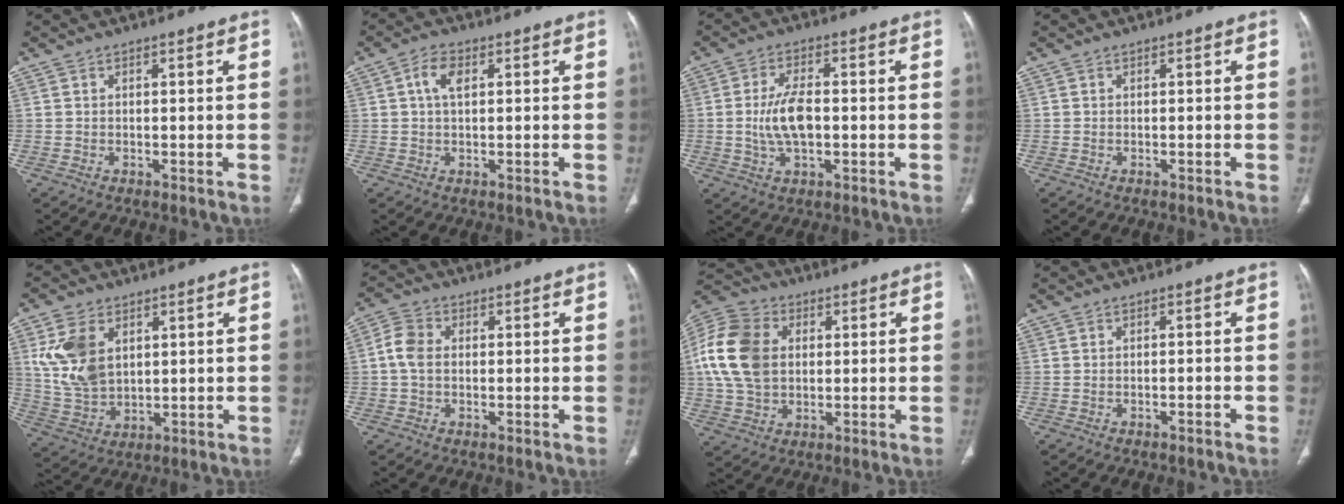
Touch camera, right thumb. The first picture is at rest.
{"total": 3.7, "force": [0.9, 2.1, 2.9], "torque": [-0.057, 0.006, 0.014]}
{"total": 7.6, "force": [-0.5, 3.7, 6.6], "torque": [-0.136, 0.005, -0.010]}
{"total": 0.0}
{"total": 11.5, "force": [3.6, 7.5, 7.9], "torque": [-0.148, -0.012, 0.084]}
{"total": 5.0, "force": [0.1, 3.6, 3.4], "torque": [-0.074, 0.014, -0.005]}
{"total": 15.4, "force": [2.1, 11.1, 10.5], "torque": [-0.200, 0.011, 0.034]}
{"total": 1.0, "force": [-0.9, 0.1, 0.6], "torque": [-0.017, 0.010, -0.005]}